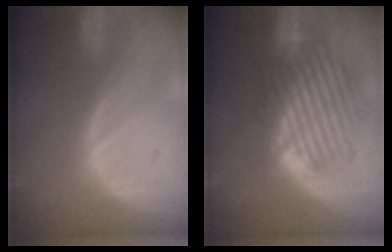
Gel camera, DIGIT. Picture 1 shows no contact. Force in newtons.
{"total": 8.8, "press": 8.4, "slide": 2.7}